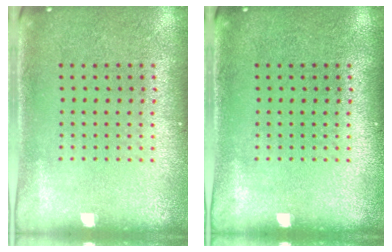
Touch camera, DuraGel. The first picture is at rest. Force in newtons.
{"total": 0.0}